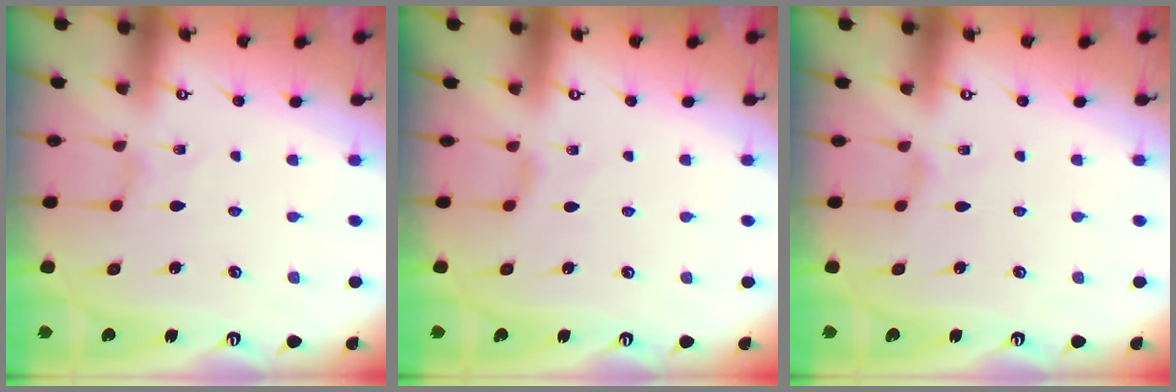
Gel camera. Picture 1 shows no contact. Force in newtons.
{"total": 1.1, "press": 1.1, "slide": 0.4}
{"total": 0.0}